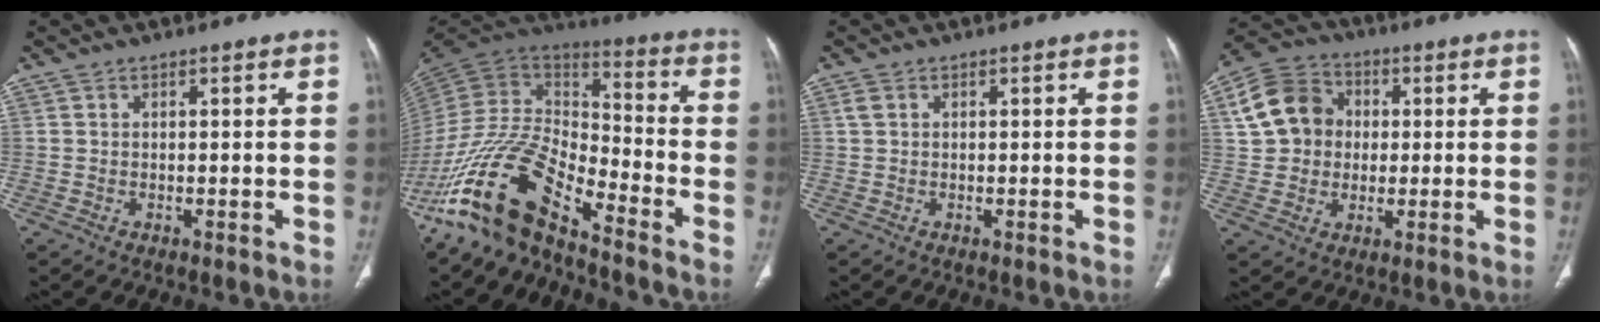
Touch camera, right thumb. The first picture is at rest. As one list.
[{"total": 18.2, "force": [-13.3, 6.3, 10.8], "torque": [-0.193, 0.089, -0.260]}, {"total": 1.3, "force": [0.5, 0.9, 0.8], "torque": [-0.020, 0.006, 0.013]}, {"total": 11.4, "force": [1.7, 9.9, 5.5], "torque": [-0.078, 0.018, 0.021]}]